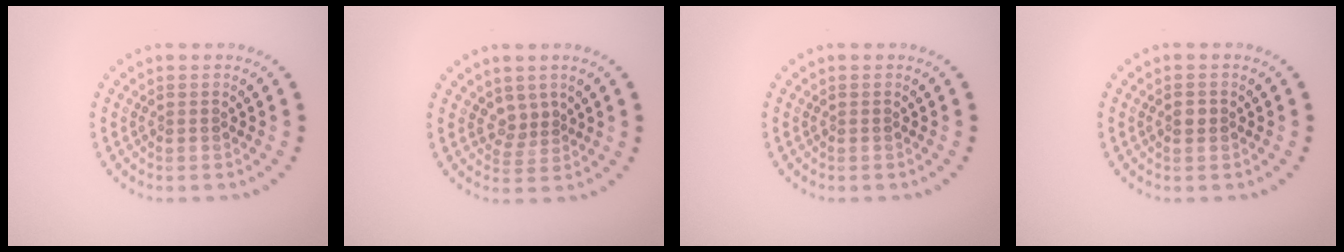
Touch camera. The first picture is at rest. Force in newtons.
{"total": 1.6, "press": 1.1, "slide": 1.2}
{"total": 0.0}
{"total": 1.2, "press": 1.2, "slide": 0.2}